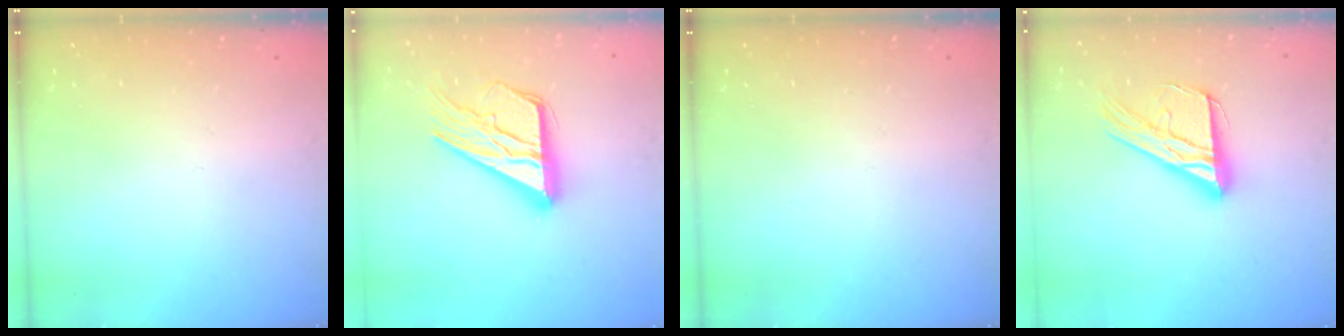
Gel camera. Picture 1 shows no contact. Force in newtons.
{"total": 20.0, "press": 20.0, "slide": 1.8}
{"total": 0.0}
{"total": 17.1, "press": 17.0, "slide": 1.7}